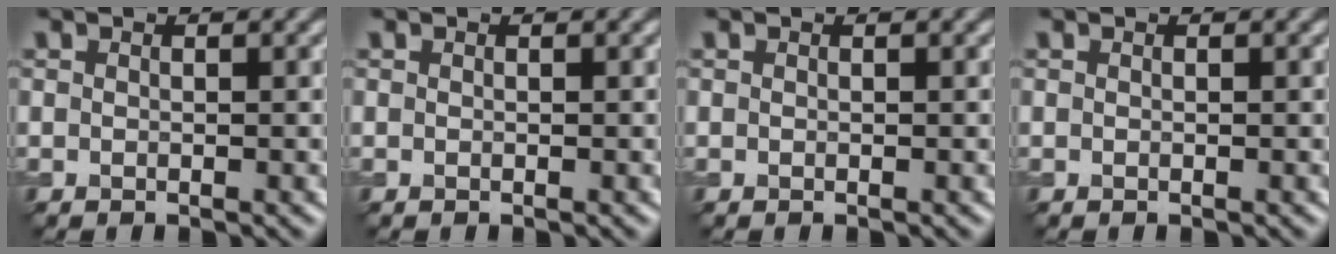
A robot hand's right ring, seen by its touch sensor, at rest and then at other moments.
{"total": 0.0}
{"total": 0.0}
{"total": 0.0}